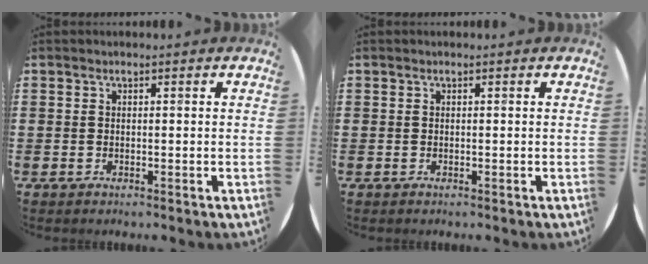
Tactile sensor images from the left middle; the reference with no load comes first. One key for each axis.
{"total": 0.0}